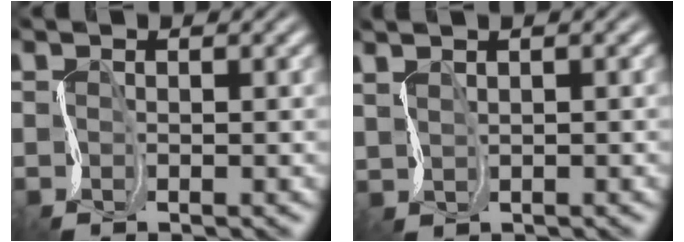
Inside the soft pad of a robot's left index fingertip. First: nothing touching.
{"total": 2.0, "force": [1.6, 0.8, 0.9], "torque": [-0.024, 0.015, 0.026]}